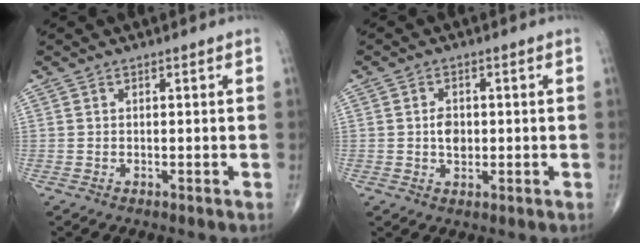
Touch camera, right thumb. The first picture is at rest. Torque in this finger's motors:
{"motor_torque": [0.90, 0.65, 0.35, -0.18, 0.01]}